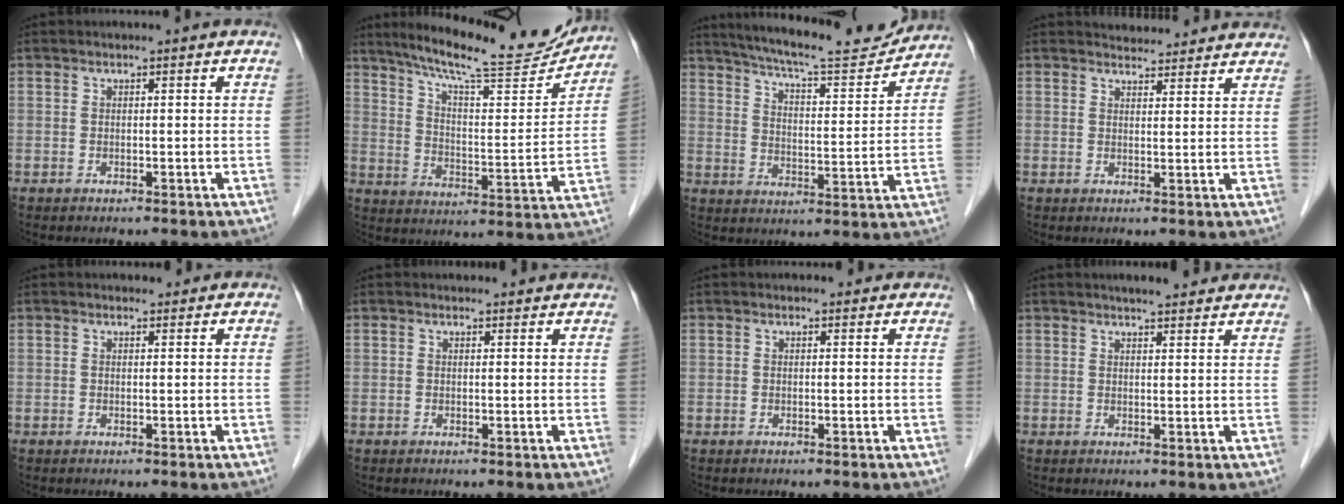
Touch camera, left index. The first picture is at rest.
{"total": 19.5, "force": [17.6, 1.8, 8.2], "torque": [-0.131, -0.027, 0.250]}
{"total": 16.1, "force": [15.1, 1.3, 5.6], "torque": [-0.095, -0.016, 0.214]}
{"total": 6.4, "force": [6.2, 1.3, 0.9], "torque": [-0.007, 0.012, 0.065]}
{"total": 1.2, "force": [1.0, 0.7, 0.2], "torque": [-0.002, 0.003, 0.009]}
{"total": 3.0, "force": [2.8, 0.9, 0.4], "torque": [-0.005, 0.009, 0.026]}
{"total": 1.2, "force": [1.0, 0.7, 0.2], "torque": [-0.003, 0.003, 0.006]}
{"total": 6.3, "force": [5.6, 1.1, 2.7], "torque": [-0.032, 0.012, 0.067]}